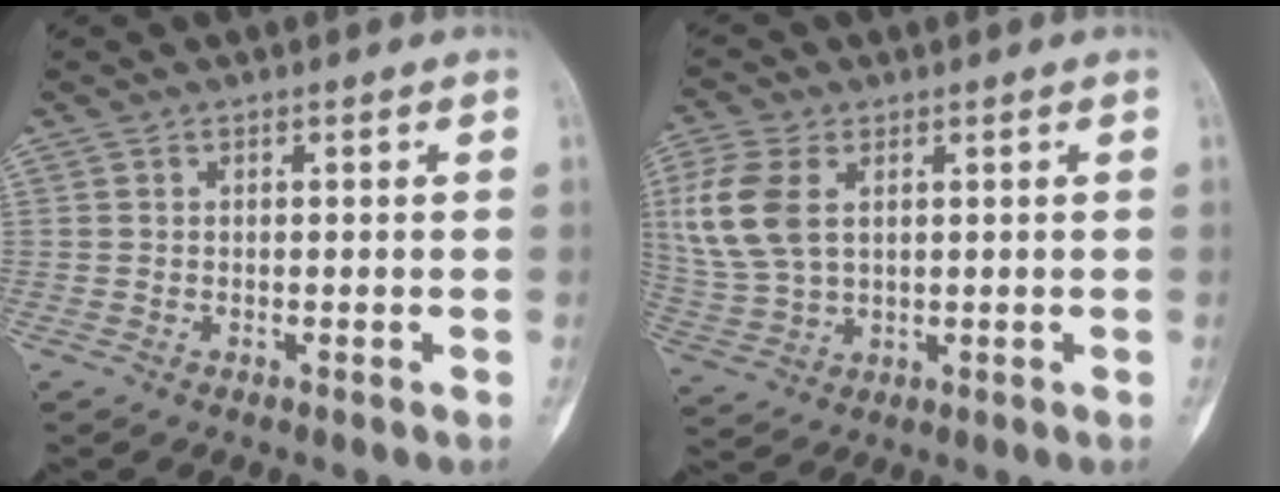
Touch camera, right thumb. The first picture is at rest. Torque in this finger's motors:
{"motor_torque": [0.51, 1.02, 0.95, 0.04, -0.04]}